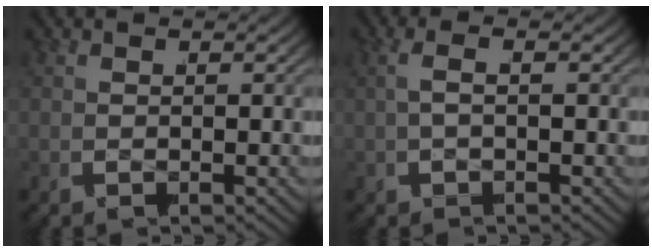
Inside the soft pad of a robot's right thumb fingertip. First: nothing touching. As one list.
[{"total": 1.5, "force": [-0.1, 0.1, 1.5], "torque": [-0.027, 0.019, -0.010]}]